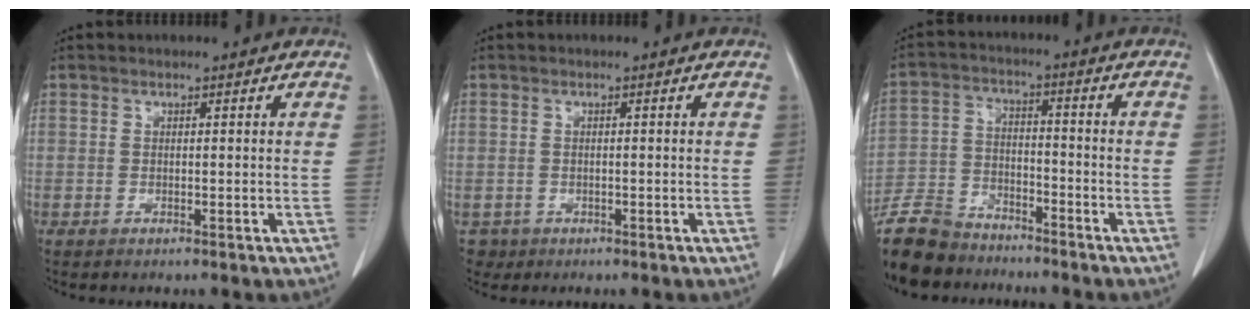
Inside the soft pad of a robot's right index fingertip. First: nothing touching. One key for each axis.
{"total": 2.6, "fx": -0.9, "fy": 2.4, "fz": 0.2, "tx": -0.002, "ty": 0.004, "tz": -0.010}
{"total": 12.7, "fx": -11.0, "fy": 5.2, "fz": 3.7, "tx": -0.087, "ty": -0.001, "tz": -0.203}